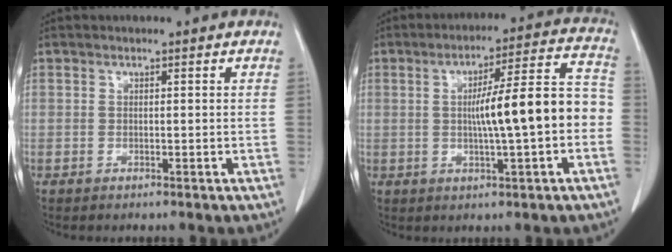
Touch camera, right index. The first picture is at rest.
{"total": 12.1, "force": [-1.1, 1.3, 12.0], "torque": [-0.174, 0.029, -0.018]}